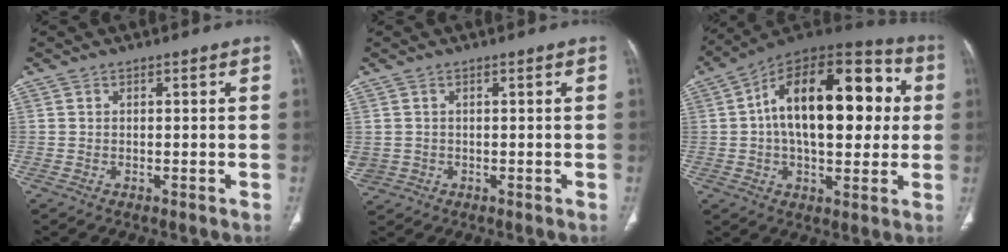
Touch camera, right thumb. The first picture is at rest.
{"total": 3.7, "force": [-0.2, 3.1, 1.9], "torque": [-0.059, 0.004, 0.011]}
{"total": 25.1, "force": [3.5, 13.0, 21.2], "torque": [-0.306, 0.034, 0.043]}